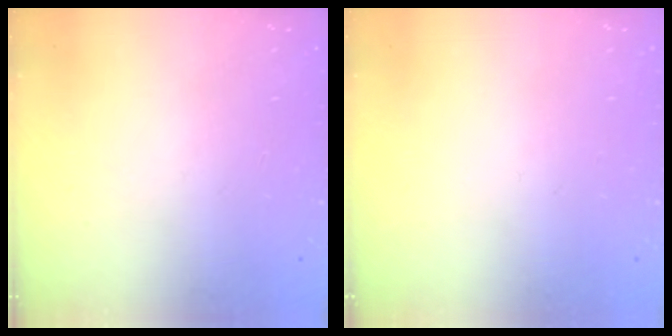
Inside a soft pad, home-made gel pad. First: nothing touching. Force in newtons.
{"total": 0.0}